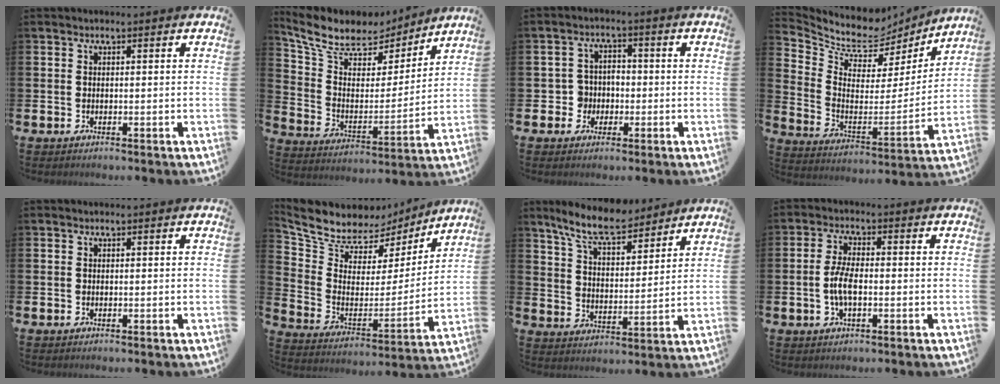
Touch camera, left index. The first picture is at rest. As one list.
[{"total": 9.6, "force": [8.1, 4.2, 2.8], "torque": [-0.104, -0.046, 0.146]}, {"total": 3.7, "force": [-1.1, 3.5, 0.7], "torque": [-0.024, 0.008, -0.027]}, {"total": 7.8, "force": [6.9, 3.3, 1.4], "torque": [-0.068, -0.057, 0.117]}, {"total": 0.0}, {"total": 8.8, "force": [7.9, 3.5, 1.4], "torque": [-0.081, -0.053, 0.140]}, {"total": 8.7, "force": [7.8, 2.0, 3.3], "torque": [-0.086, -0.035, 0.140]}, {"total": 4.3, "force": [-0.6, 1.7, 3.9], "torque": [-0.080, -0.001, -0.017]}]